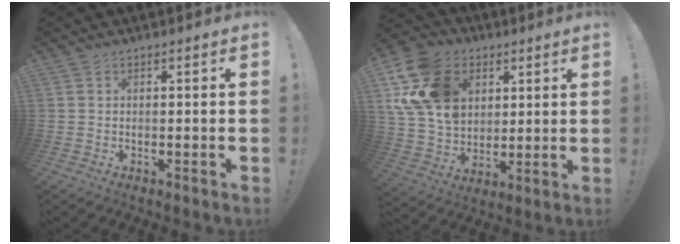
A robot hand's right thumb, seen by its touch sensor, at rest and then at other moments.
{"total": 19.6, "force": [6.3, 14.9, 11.1], "torque": [-0.205, -0.018, 0.127]}